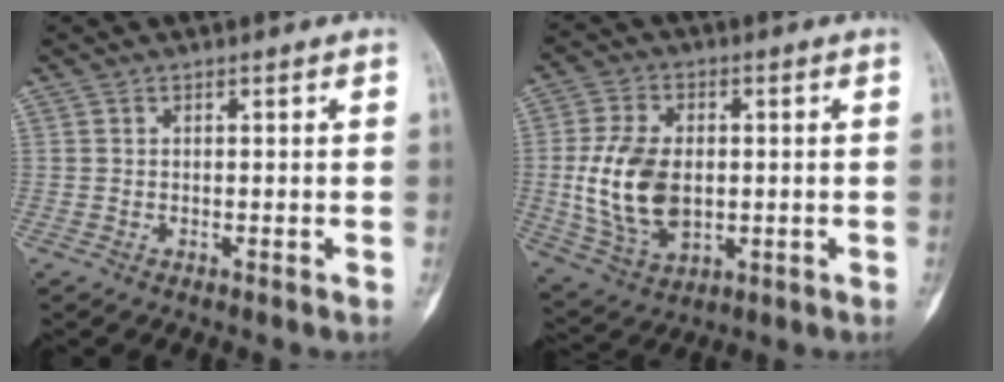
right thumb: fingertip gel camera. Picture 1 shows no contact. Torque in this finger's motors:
{"motor_torque": [1.86, 0.60, 0.57, -1.79, 0.19]}